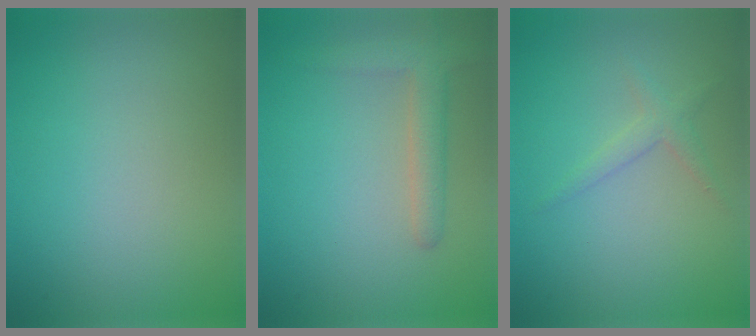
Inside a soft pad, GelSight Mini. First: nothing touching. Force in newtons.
{"total": 2.9, "press": 2.9, "slide": 0.2}
{"total": 1.4, "press": 1.4, "slide": 0.1}